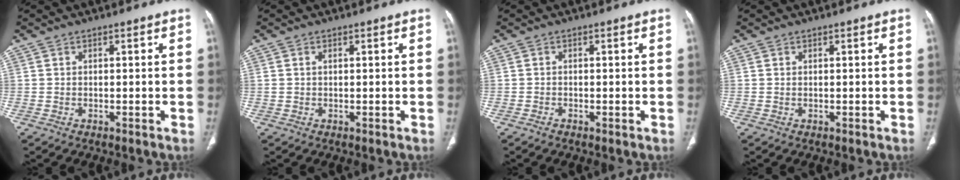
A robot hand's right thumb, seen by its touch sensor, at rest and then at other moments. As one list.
[{"total": 0.8, "force": [0.3, 0.4, 0.6], "torque": [-0.016, 0.007, 0.008]}, {"total": 0.6, "force": [-0.3, 0.3, 0.5], "torque": [-0.008, -0.001, -0.007]}, {"total": 0.0}]